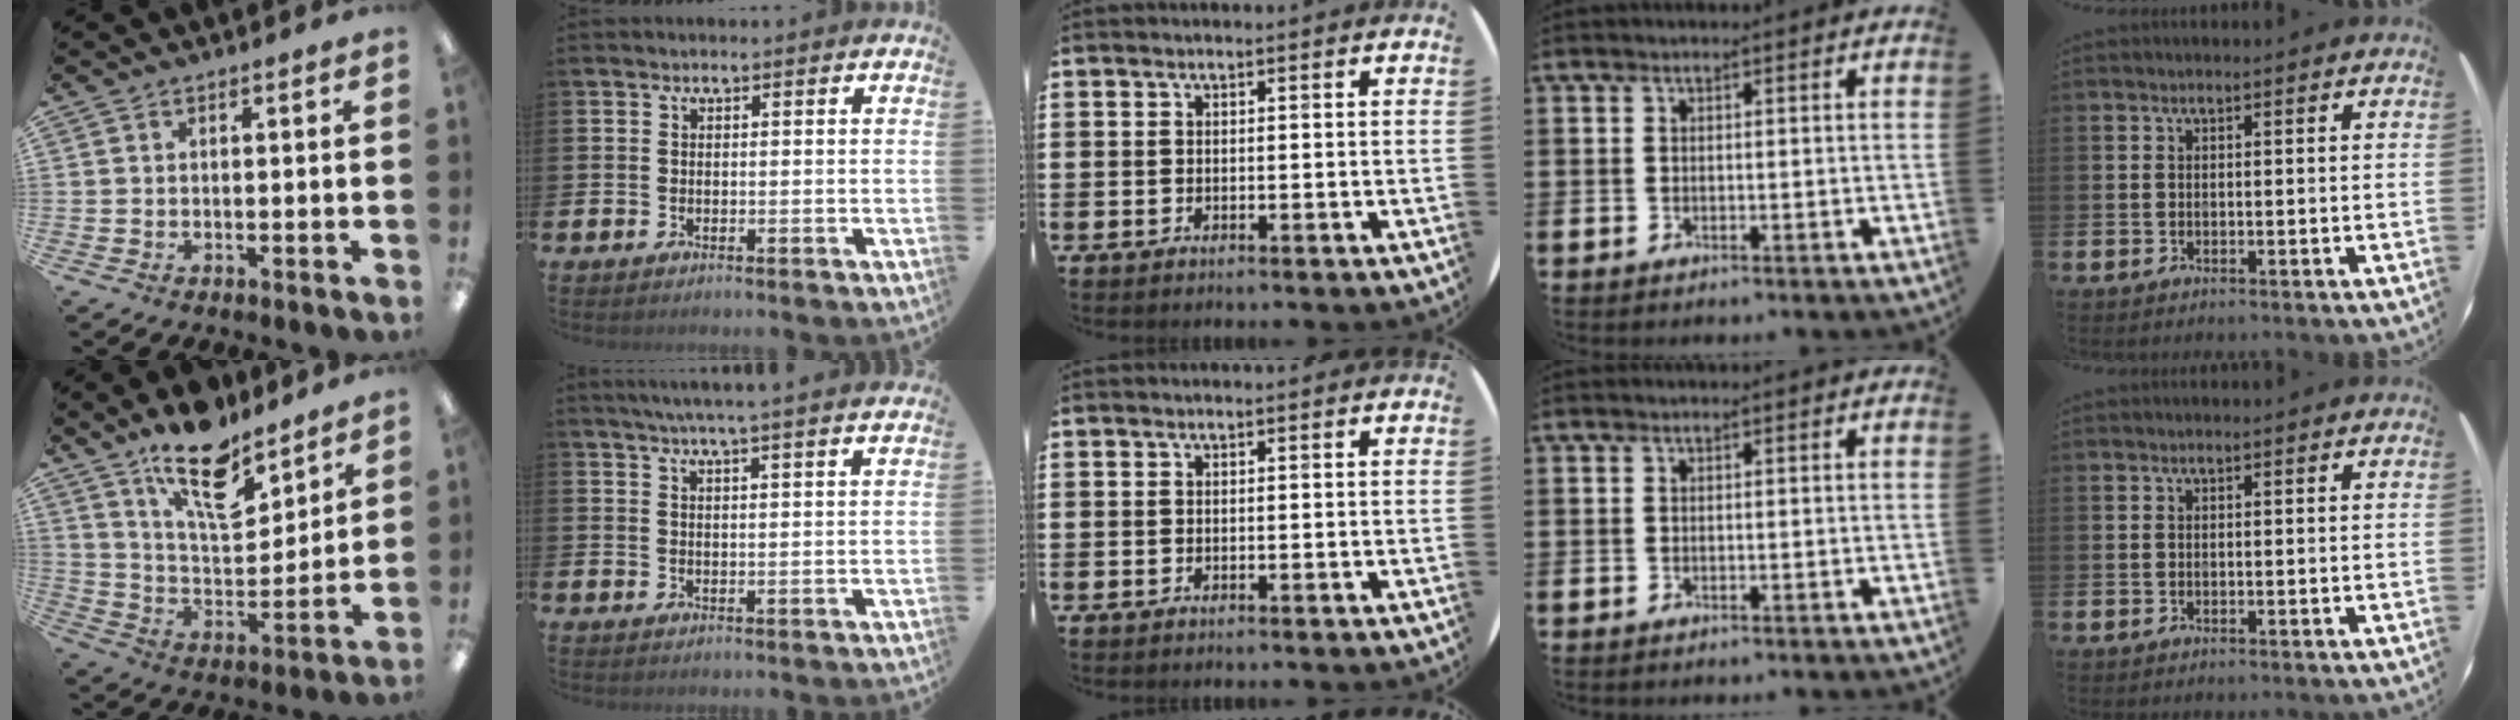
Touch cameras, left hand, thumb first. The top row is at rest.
{"thumb": {"total": 16.7, "force": [12.0, 6.8, 9.4], "torque": [-0.151, -0.071, 0.207]}, "index": {"total": 4.6, "force": [4.3, -1.0, 1.3], "torque": [-0.028, -0.020, 0.076]}}